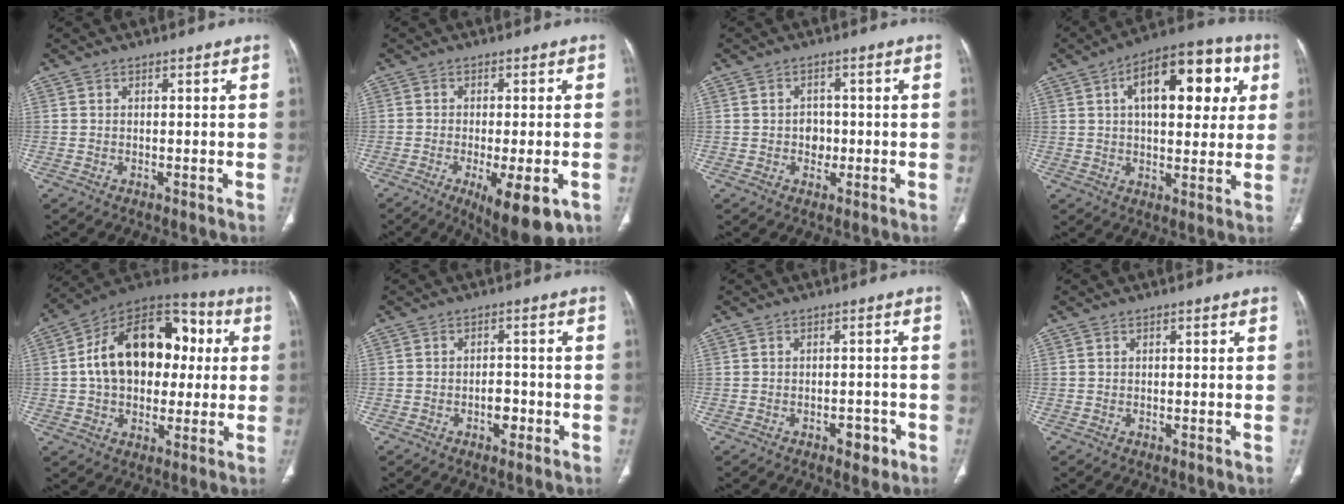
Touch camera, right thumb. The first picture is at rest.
{"total": 11.9, "force": [-5.0, 3.8, 10.1], "torque": [-0.137, -0.011, -0.067]}
{"total": 3.1, "force": [-0.5, 2.6, 1.6], "torque": [-0.006, 0.007, -0.008]}
{"total": 19.4, "force": [5.7, 9.6, 15.8], "torque": [-0.184, 0.017, 0.074]}
{"total": 22.6, "force": [2.5, 15.2, 16.6], "torque": [-0.237, 0.030, 0.037]}
{"total": 3.4, "force": [-1.4, 2.0, 2.4], "torque": [-0.021, 0.012, -0.019]}
{"total": 3.6, "force": [-1.9, 2.0, 2.3], "torque": [-0.017, 0.011, -0.021]}
{"total": 0.5, "force": [0.1, 0.3, 0.4], "torque": [-0.010, 0.002, 0.003]}